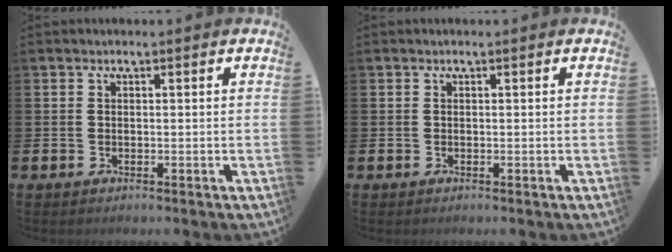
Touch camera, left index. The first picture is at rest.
{"total": 0.0}